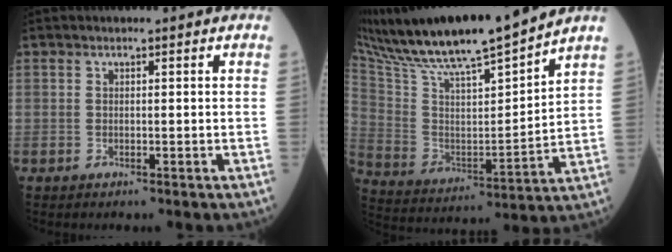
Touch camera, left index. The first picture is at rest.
{"total": 21.0, "force": [18.1, 0.6, 10.6], "torque": [-0.195, -0.003, 0.311]}